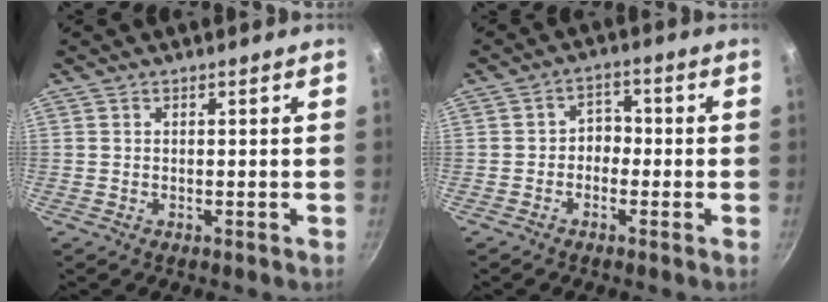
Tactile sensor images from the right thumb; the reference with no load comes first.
{"total": 3.5, "force": [-1.0, 2.8, 1.8], "torque": [-0.001, 0.021, -0.024]}